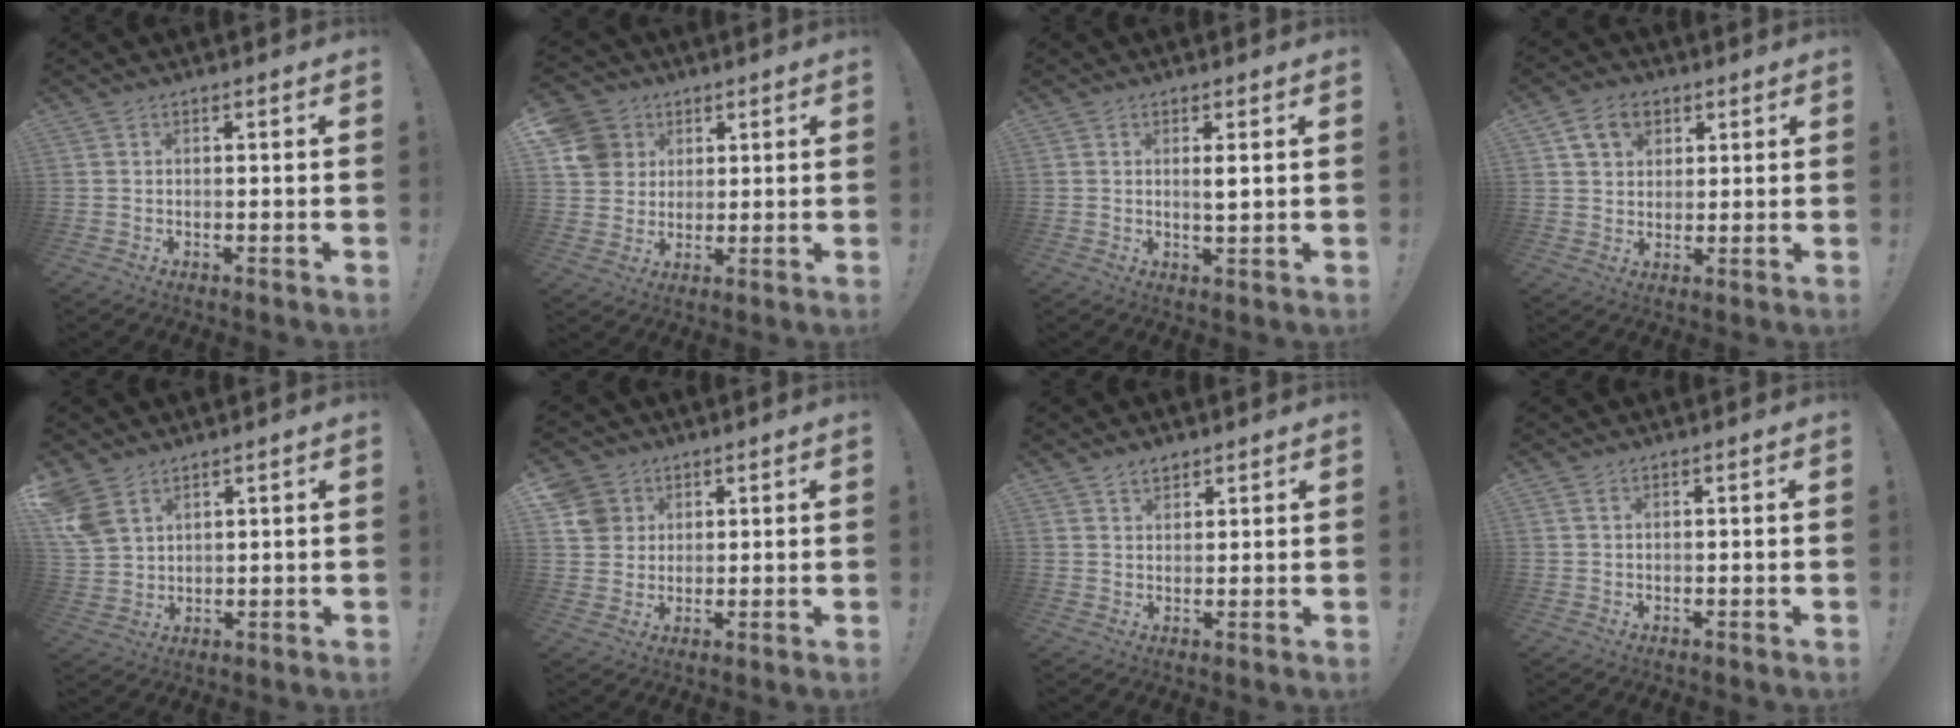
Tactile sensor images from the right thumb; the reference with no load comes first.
{"total": 10.6, "force": [3.3, 9.5, 3.1], "torque": [-0.050, -0.010, 0.070]}
{"total": 2.6, "force": [0.8, 0.3, 2.5], "torque": [-0.028, -0.013, 0.008]}
{"total": 8.4, "force": [4.3, 6.2, 3.7], "torque": [-0.050, -0.011, 0.082]}
{"total": 7.5, "force": [4.8, 4.5, 3.6], "torque": [-0.074, -0.016, 0.097]}
{"total": 7.7, "force": [3.2, 6.8, 1.7], "torque": [-0.025, -0.014, 0.068]}
{"total": 3.4, "force": [2.7, 1.8, 0.9], "torque": [-0.007, -0.016, 0.048]}
{"total": 1.1, "force": [0.6, 0.4, 0.8], "torque": [-0.018, 0.001, 0.011]}